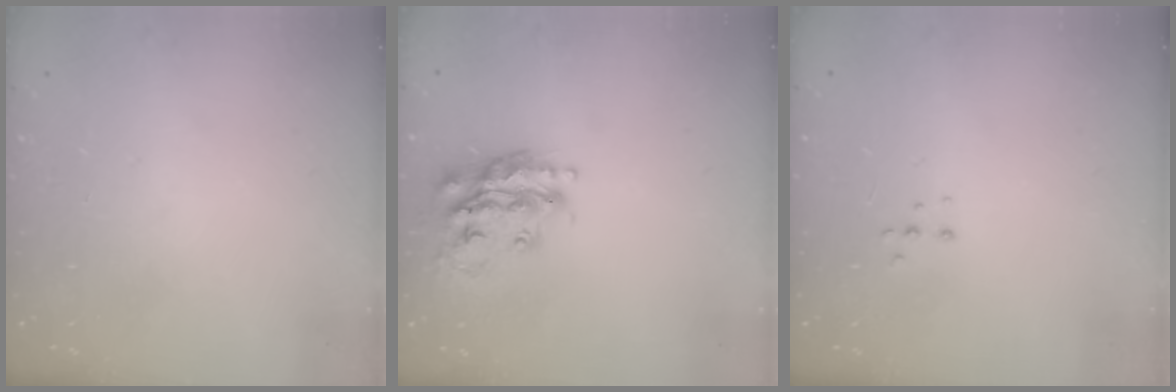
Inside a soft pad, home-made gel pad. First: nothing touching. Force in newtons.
{"total": 18.1, "press": 18.0, "slide": 1.4}
{"total": 4.0, "press": 3.9, "slide": 0.8}